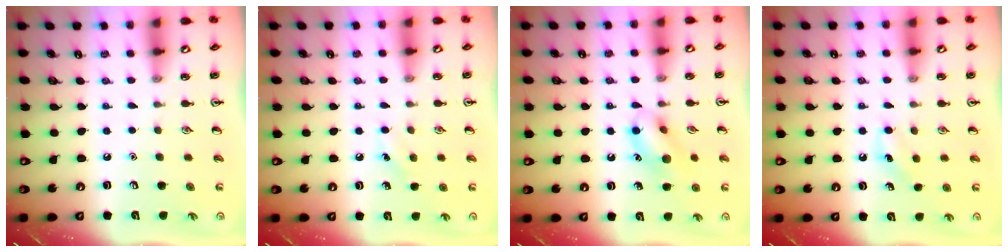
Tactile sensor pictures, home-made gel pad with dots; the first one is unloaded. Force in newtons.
{"total": 5.3, "press": 5.1, "slide": 1.5}
{"total": 9.9, "press": 9.9, "slide": 0.5}
{"total": 5.9, "press": 5.7, "slide": 1.6}